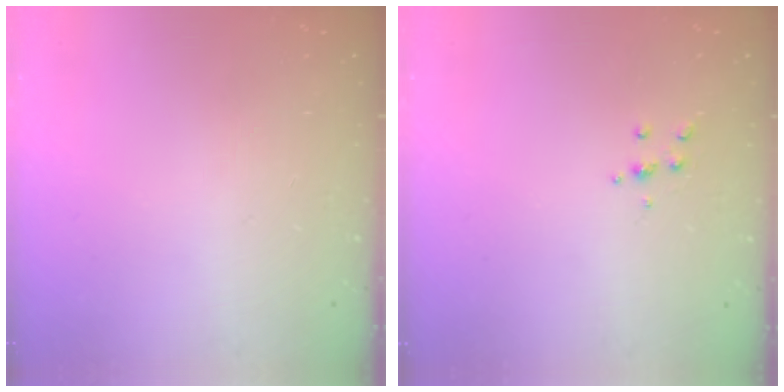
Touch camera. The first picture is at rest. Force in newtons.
{"total": 4.0, "press": 3.9, "slide": 0.9}